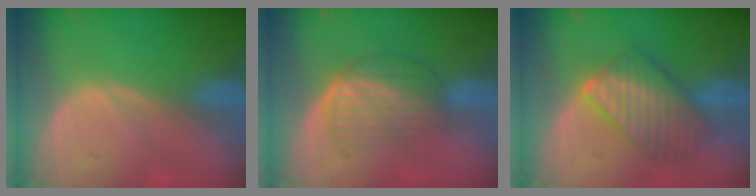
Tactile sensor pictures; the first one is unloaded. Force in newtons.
{"total": 6.7, "press": 5.8, "slide": 3.2}
{"total": 7.9, "press": 7.9, "slide": 0.3}